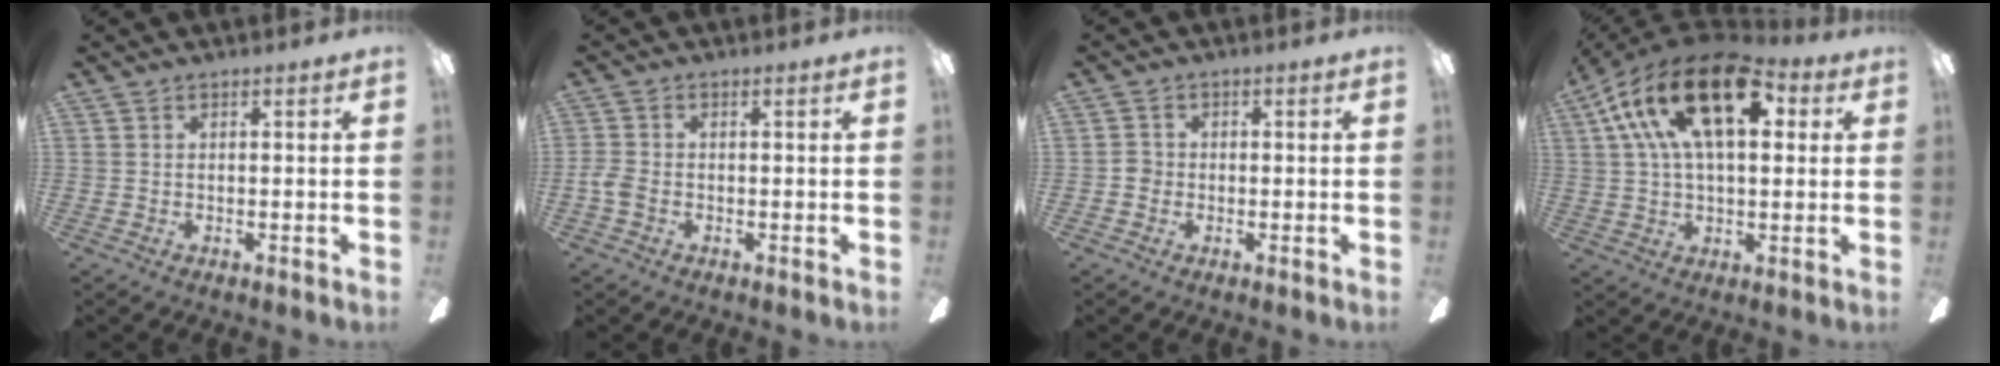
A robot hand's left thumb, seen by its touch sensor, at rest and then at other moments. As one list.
[{"total": 2.8, "force": [-1.2, 1.3, 2.2], "torque": [-0.050, 0.004, -0.024]}, {"total": 2.1, "force": [-0.7, 1.8, 0.8], "torque": [-0.014, 0.005, -0.016]}, {"total": 22.5, "force": [9.0, 10.8, 17.6], "torque": [-0.323, -0.017, 0.142]}]